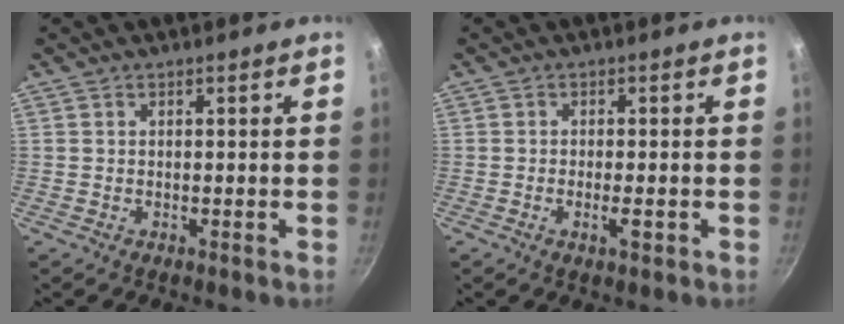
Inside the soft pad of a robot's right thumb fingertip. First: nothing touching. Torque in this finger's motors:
{"motor_torque": [-0.26, 0.28, -0.51, -0.01, -0.15]}